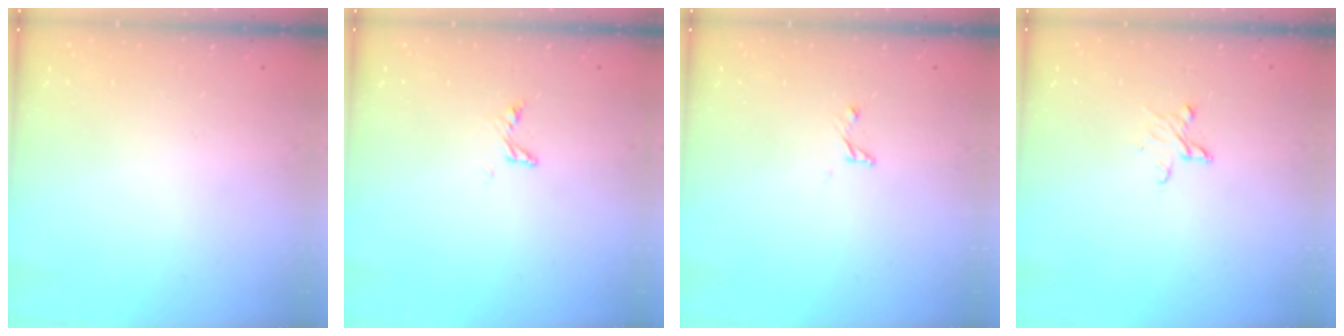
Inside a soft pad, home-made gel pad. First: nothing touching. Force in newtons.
{"total": 2.7, "press": 2.7, "slide": 0.1}
{"total": 3.3, "press": 3.3, "slide": 0.2}
{"total": 5.1, "press": 5.1, "slide": 0.5}